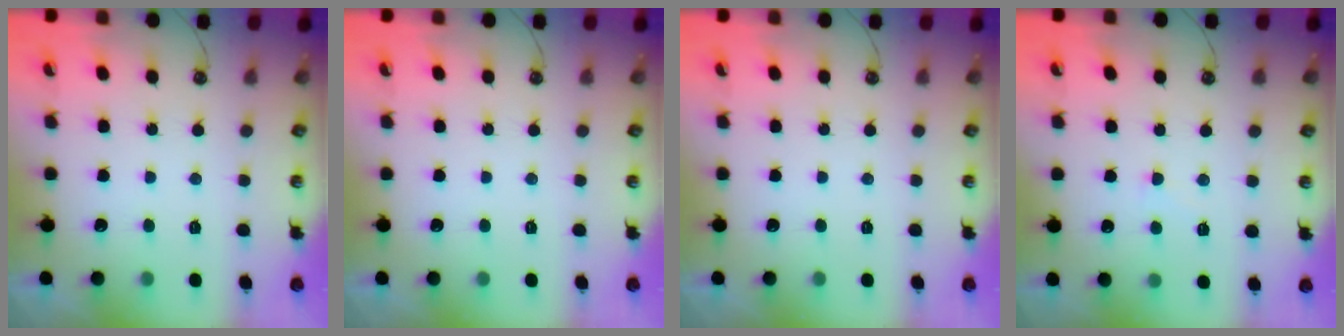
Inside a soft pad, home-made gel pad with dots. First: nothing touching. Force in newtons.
{"total": 0.0}
{"total": 0.0}
{"total": 5.5, "press": 5.5, "slide": 0.5}